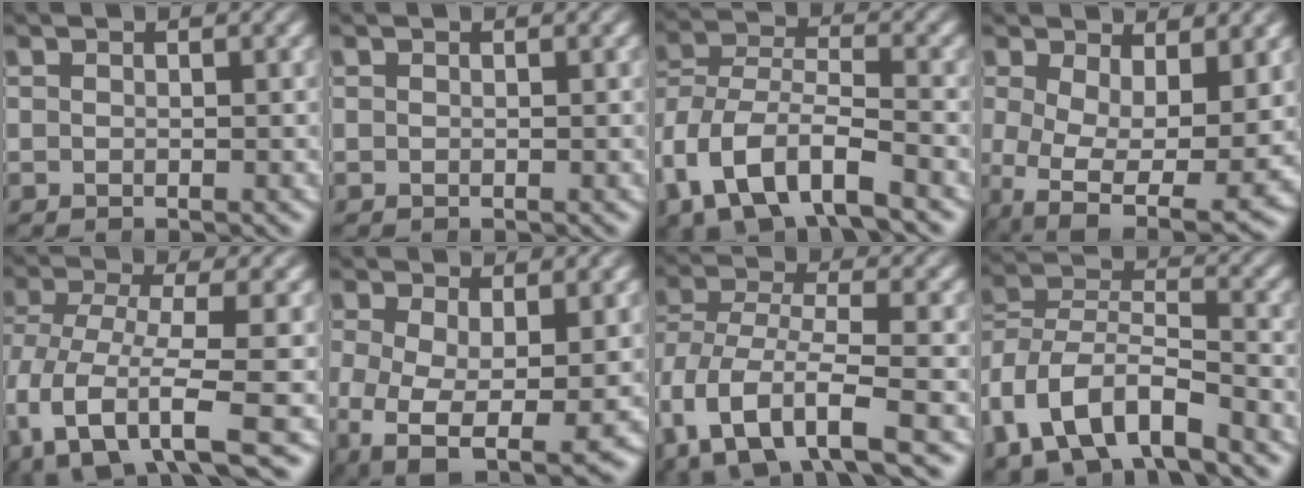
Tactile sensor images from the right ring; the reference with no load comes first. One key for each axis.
{"total": 0.0}
{"total": 7.2, "fx": -1.4, "fy": 5.1, "fz": 4.9, "tx": -0.110, "ty": -0.024, "tz": -0.017}
{"total": 7.9, "fx": -2.3, "fy": 4.8, "fz": 5.8, "tx": -0.120, "ty": -0.056, "tz": -0.015}
{"total": 9.7, "fx": -4.6, "fy": 6.0, "fz": 6.1, "tx": -0.147, "ty": -0.053, "tz": -0.059}
{"total": 9.0, "fx": -3.2, "fy": 6.0, "fz": 5.8, "tx": -0.135, "ty": -0.062, "tz": -0.030}
{"total": 6.4, "fx": -1.6, "fy": 3.5, "fz": 5.1, "tx": -0.117, "ty": -0.029, "tz": -0.008}
{"total": 8.7, "fx": -1.7, "fy": 6.9, "fz": 4.9, "tx": -0.109, "ty": -0.014, "tz": -0.038}